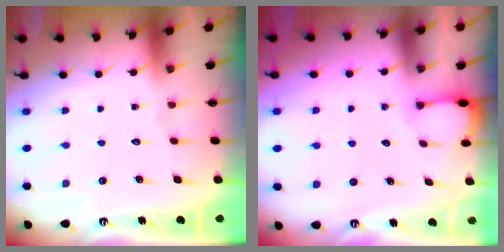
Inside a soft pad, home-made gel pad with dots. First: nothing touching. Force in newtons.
{"total": 0.9, "press": 0.8, "slide": 0.2}